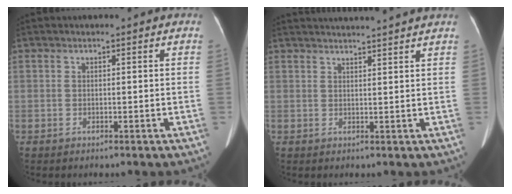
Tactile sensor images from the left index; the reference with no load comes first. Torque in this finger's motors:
{"motor_torque": [-0.12, -0.67, 0.00, 0.01]}